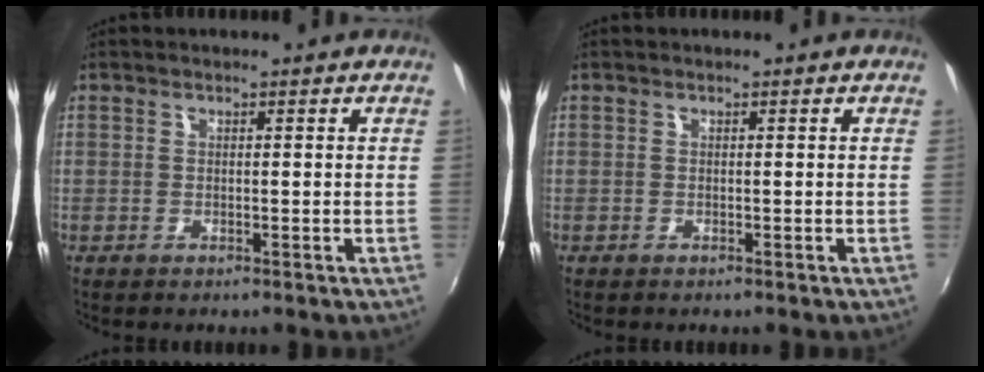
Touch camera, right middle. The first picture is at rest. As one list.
[{"total": 0.0}]